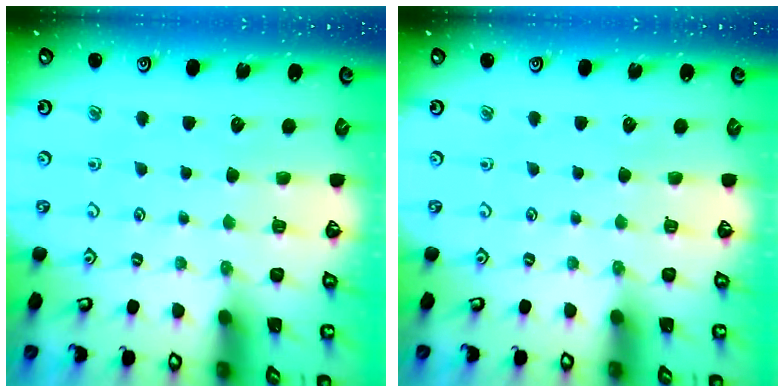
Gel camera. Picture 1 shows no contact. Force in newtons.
{"total": 0.0}